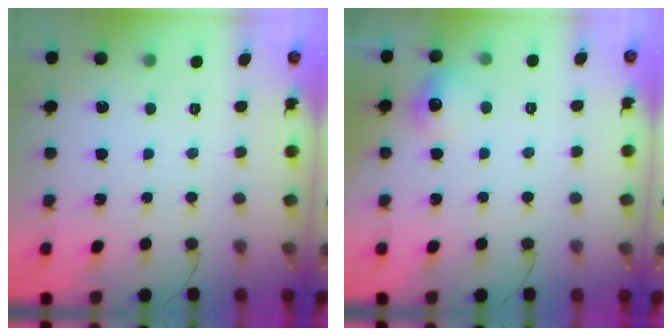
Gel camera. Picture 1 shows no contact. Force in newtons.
{"total": 7.4, "press": 7.4, "slide": 0.8}